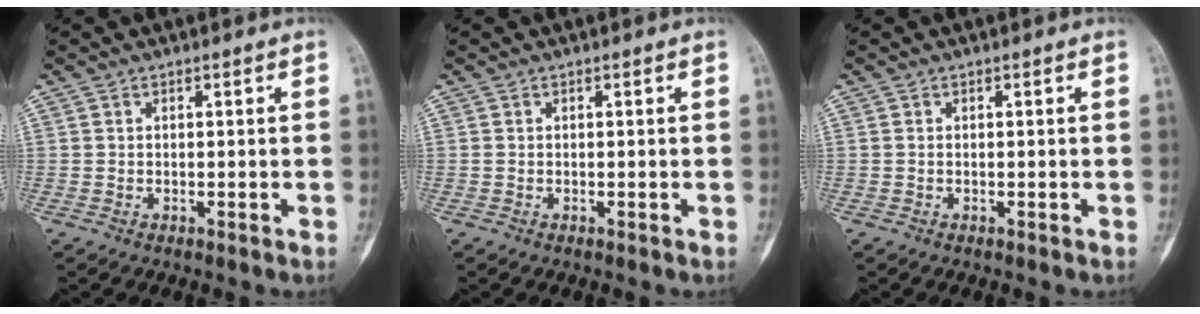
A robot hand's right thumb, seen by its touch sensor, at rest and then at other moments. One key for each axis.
{"total": 0.0}
{"total": 0.0}